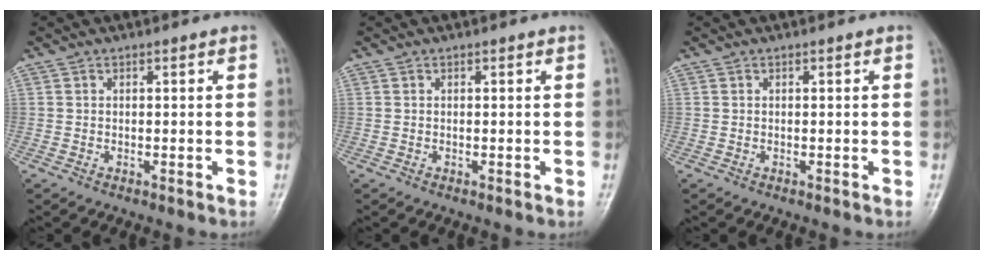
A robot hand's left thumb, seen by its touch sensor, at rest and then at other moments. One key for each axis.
{"total": 0.0}
{"total": 0.0}